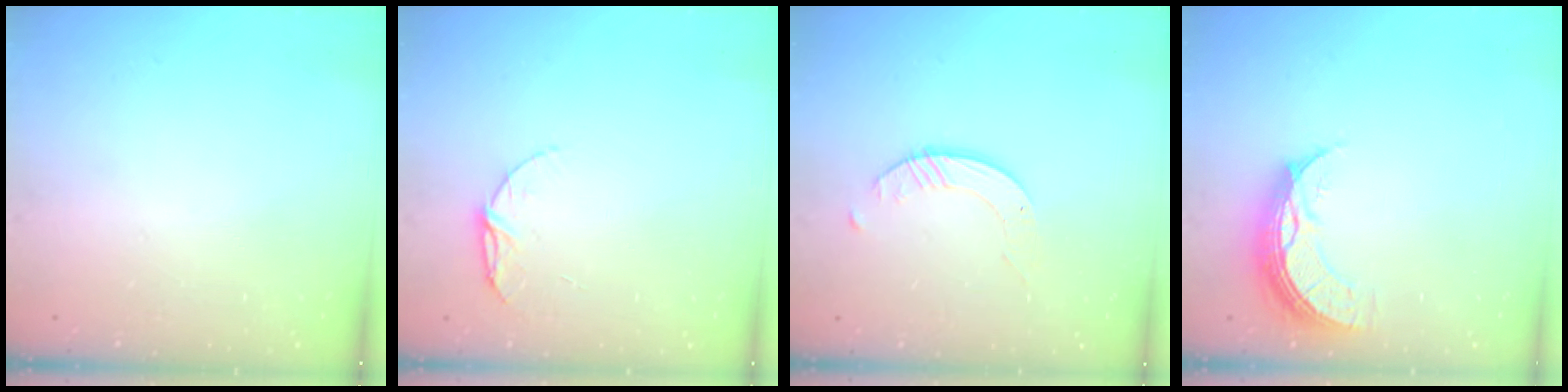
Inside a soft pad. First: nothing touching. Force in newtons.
{"total": 7.6, "press": 7.6, "slide": 0.6}
{"total": 2.6, "press": 2.6, "slide": 0.3}
{"total": 8.4, "press": 8.4, "slide": 0.8}